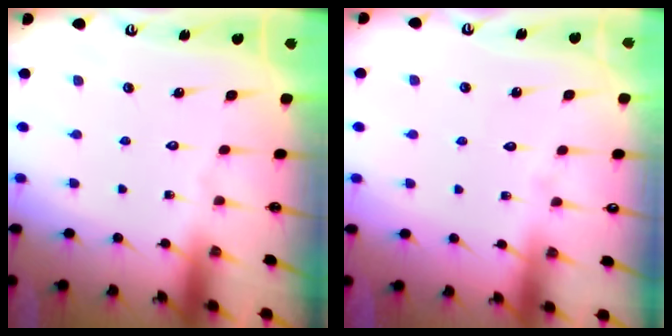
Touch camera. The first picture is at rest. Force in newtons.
{"total": 1.8, "press": 1.8, "slide": 0.1}